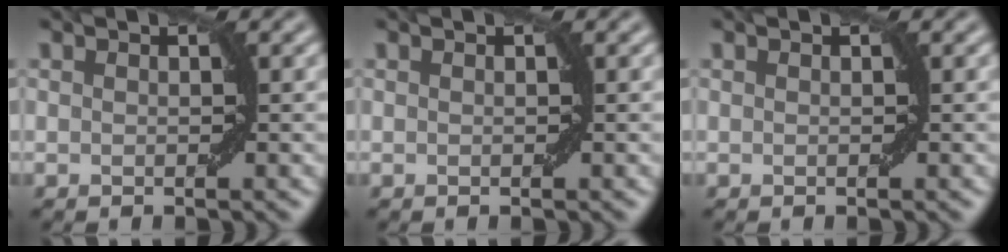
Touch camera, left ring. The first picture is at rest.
{"total": 0.0}
{"total": 0.0}